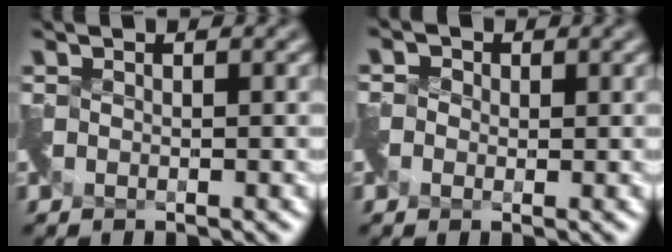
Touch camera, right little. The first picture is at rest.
{"total": 1.3, "force": [-0.4, 0.8, -0.9], "torque": [0.021, 0.000, -0.005]}